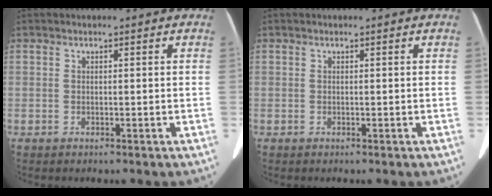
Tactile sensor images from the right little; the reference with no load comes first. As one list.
[{"total": 0.0}]